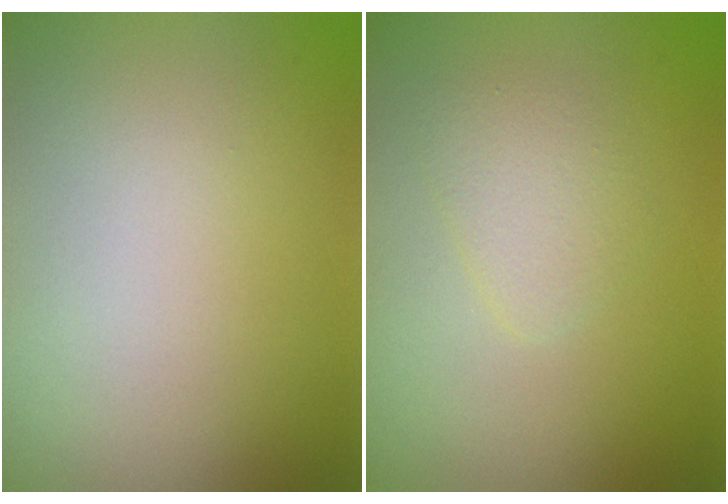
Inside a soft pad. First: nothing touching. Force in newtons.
{"total": 1.9, "press": 1.9, "slide": 0.1}